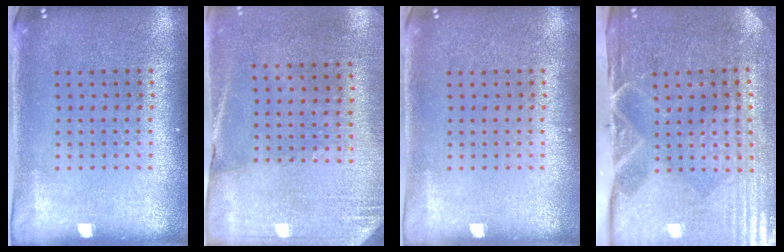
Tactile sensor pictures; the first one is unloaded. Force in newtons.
{"total": 2.7, "press": 2.4, "slide": 1.2}
{"total": 0.0}
{"total": 4.8, "press": 4.1, "slide": 2.5}